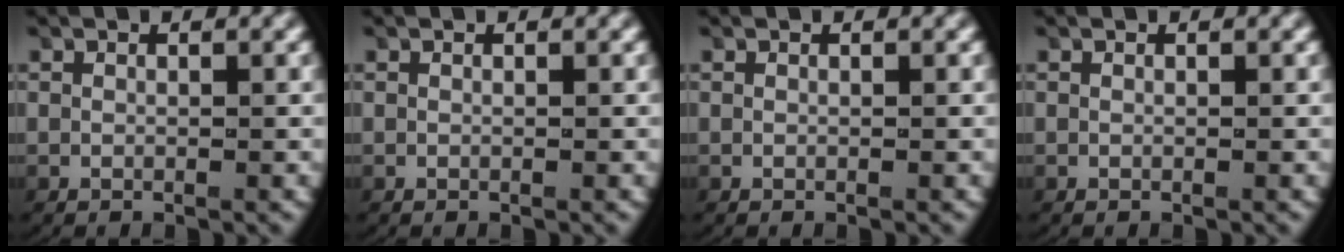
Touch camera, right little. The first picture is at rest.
{"total": 0.0}
{"total": 0.0}
{"total": 0.0}